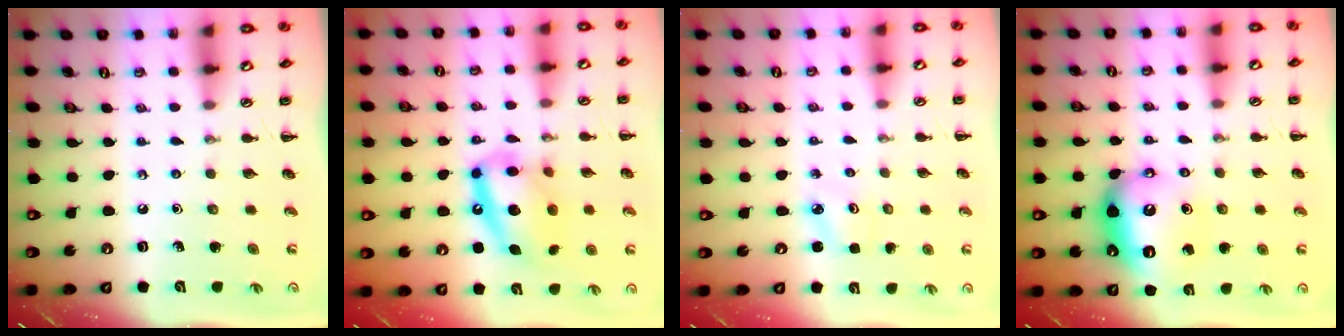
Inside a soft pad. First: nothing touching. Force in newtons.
{"total": 15.3, "press": 14.9, "slide": 3.3}
{"total": 2.3, "press": 2.2, "slide": 0.6}
{"total": 12.6, "press": 12.5, "slide": 1.5}